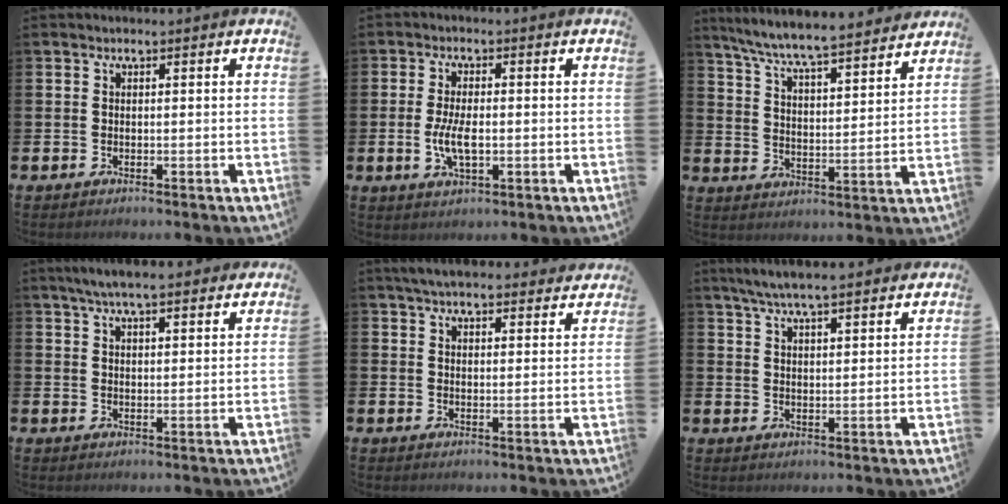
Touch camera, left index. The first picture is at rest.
{"total": 4.9, "force": [-0.6, 2.2, 4.3], "torque": [-0.079, 0.000, -0.012]}
{"total": 7.4, "force": [7.1, 0.2, 2.2], "torque": [-0.071, -0.055, 0.122]}
{"total": 5.3, "force": [4.8, 0.8, 2.1], "torque": [-0.047, -0.013, 0.085]}
{"total": 5.0, "force": [4.8, 0.9, 1.3], "torque": [-0.031, -0.019, 0.086]}
{"total": 6.0, "force": [5.6, 0.5, 2.0], "torque": [-0.049, -0.022, 0.101]}